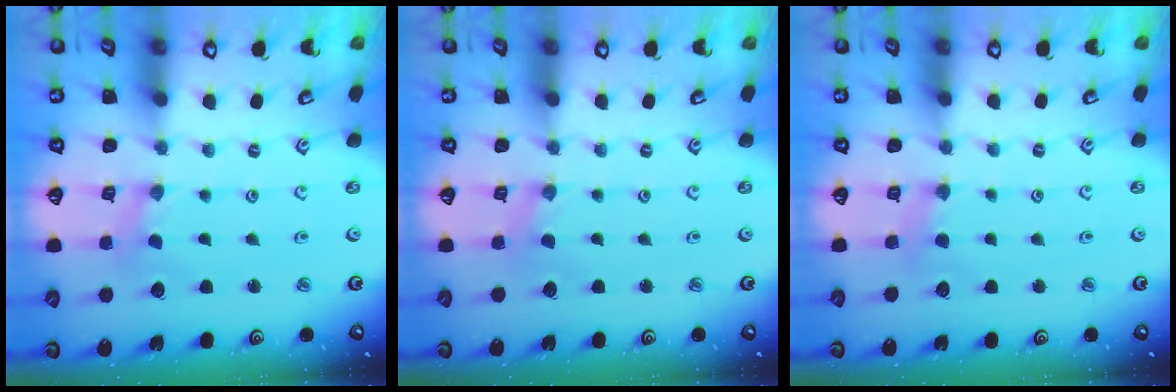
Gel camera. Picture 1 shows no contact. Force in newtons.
{"total": 0.0}
{"total": 3.7, "press": 3.7, "slide": 0.6}